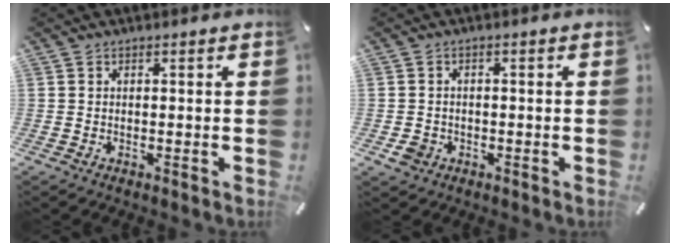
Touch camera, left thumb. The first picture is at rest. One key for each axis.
{"total": 3.2, "fx": -1.3, "fy": 2.7, "fz": 1.1, "tx": -0.025, "ty": 0.003, "tz": -0.025}